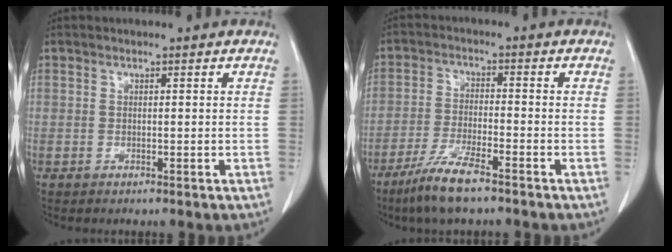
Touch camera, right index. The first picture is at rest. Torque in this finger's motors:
{"motor_torque": [0.77, -0.76, 0.46, 0.12]}